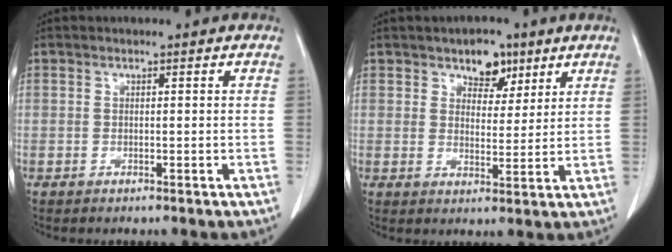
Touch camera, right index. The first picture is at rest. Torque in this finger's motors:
{"motor_torque": [0.33, 0.41, 0.01, 0.02]}